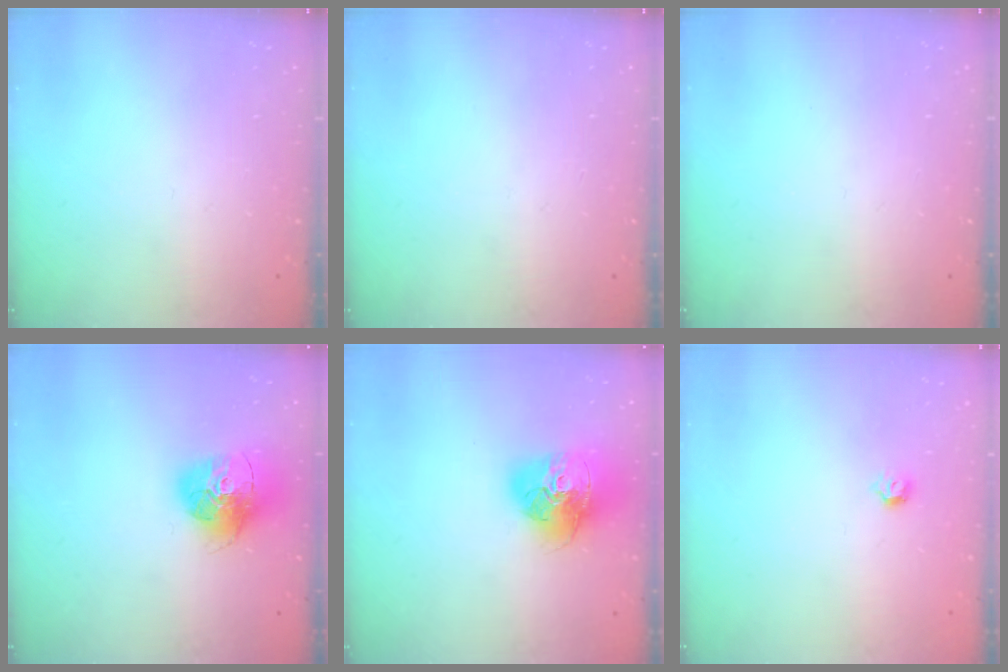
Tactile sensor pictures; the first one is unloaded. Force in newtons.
{"total": 0.0}
{"total": 0.0}
{"total": 16.5, "press": 16.4, "slide": 1.5}
{"total": 18.8, "press": 18.6, "slide": 2.1}
{"total": 3.2, "press": 3.1, "slide": 0.7}